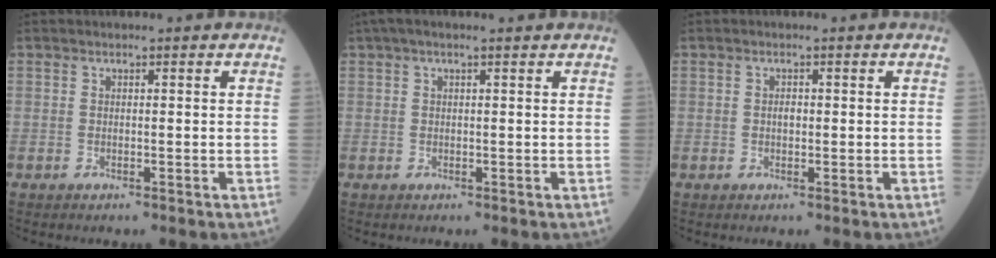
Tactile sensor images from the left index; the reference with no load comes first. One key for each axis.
{"total": 3.7, "fx": 2.6, "fy": 0.3, "fz": 2.6, "tx": -0.049, "ty": 0.031, "tz": 0.042}
{"total": 1.0, "fx": 0.0, "fy": 0.6, "fz": 0.8, "tx": -0.017, "ty": -0.001, "tz": -0.001}